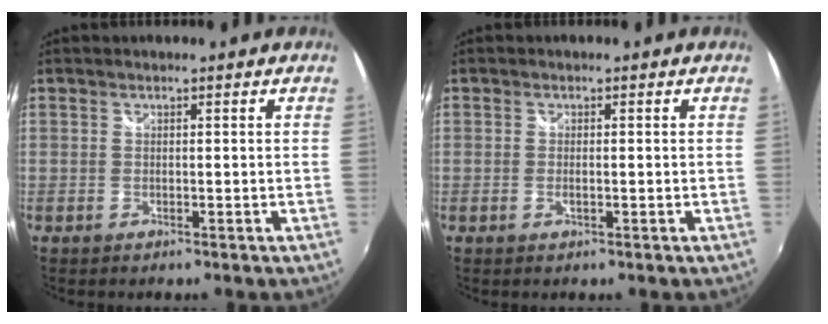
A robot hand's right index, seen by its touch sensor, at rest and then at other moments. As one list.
[{"total": 1.3, "force": [-0.2, 0.3, 1.2], "torque": [-0.026, -0.002, -0.004]}]